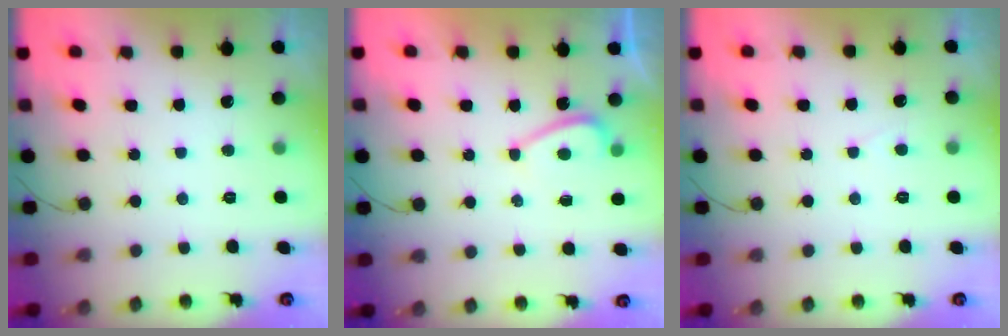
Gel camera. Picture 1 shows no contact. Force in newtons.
{"total": 4.3, "press": 3.7, "slide": 2.2}
{"total": 1.9, "press": 1.9, "slide": 0.2}